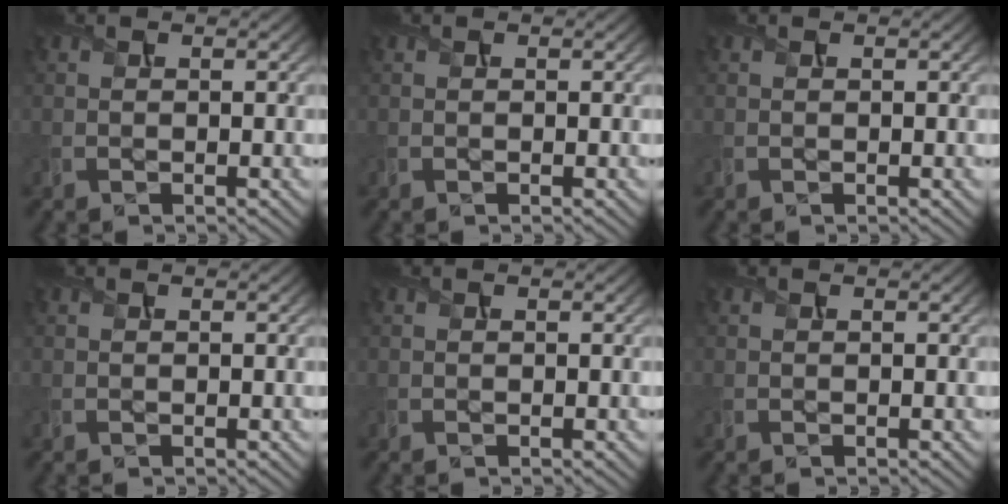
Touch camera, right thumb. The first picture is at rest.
{"total": 0.0}
{"total": 0.0}
{"total": 0.0}
{"total": 0.0}
{"total": 0.0}